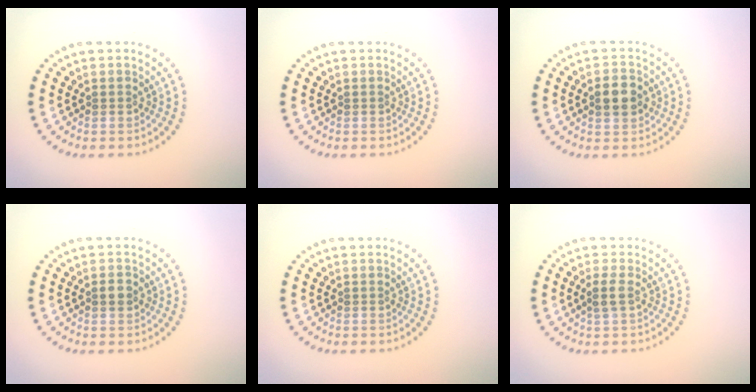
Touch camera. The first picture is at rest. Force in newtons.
{"total": 0.0}
{"total": 3.0, "press": 3.0, "slide": 0.1}
{"total": 1.3, "press": 1.3, "slide": 0.1}
{"total": 0.0}
{"total": 1.3, "press": 1.1, "slide": 0.6}